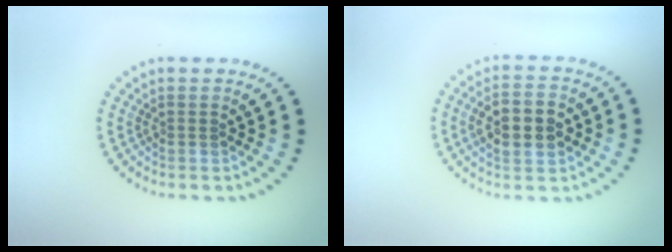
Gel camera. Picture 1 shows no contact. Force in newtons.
{"total": 4.9, "press": 4.9, "slide": 0.2}